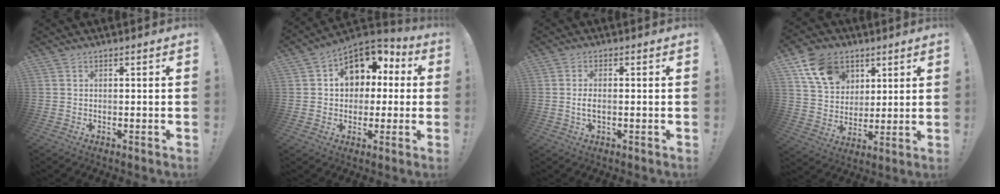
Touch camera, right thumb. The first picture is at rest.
{"total": 12.2, "force": [4.0, 9.8, 6.0], "torque": [-0.081, -0.020, 0.079]}
{"total": 3.1, "force": [-0.7, 1.2, 2.8], "torque": [-0.055, 0.001, -0.013]}
{"total": 14.2, "force": [7.2, 10.7, 6.1], "torque": [-0.095, -0.029, 0.142]}